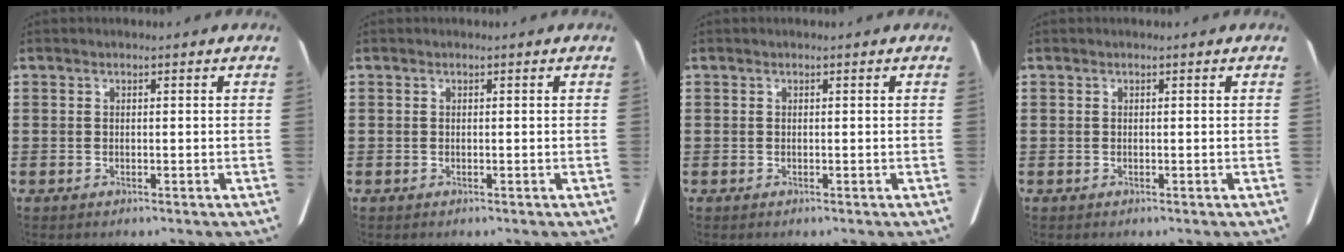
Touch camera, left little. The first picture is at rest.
{"total": 0.0}
{"total": 0.0}
{"total": 0.0}